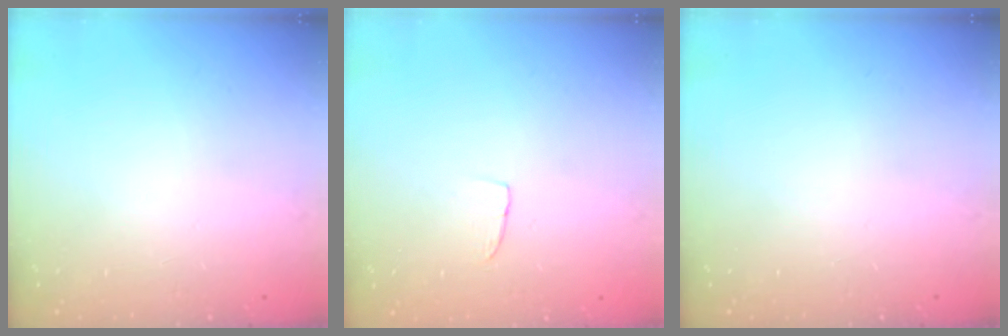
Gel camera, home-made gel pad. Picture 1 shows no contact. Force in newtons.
{"total": 3.2, "press": 3.2, "slide": 0.2}
{"total": 0.0}